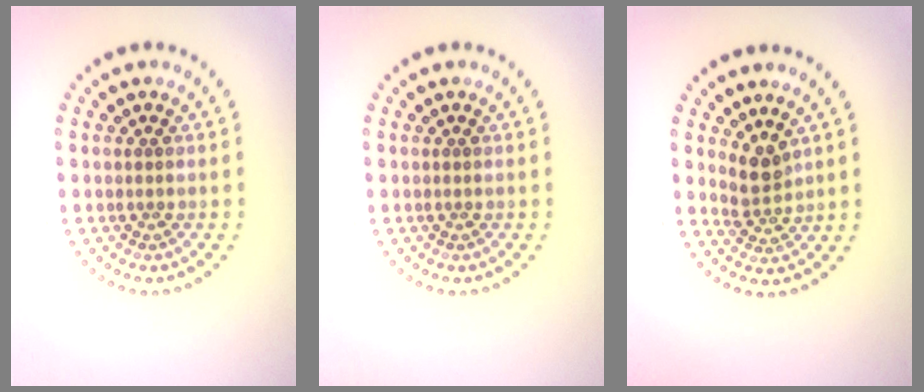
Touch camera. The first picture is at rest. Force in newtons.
{"total": 0.0}
{"total": 2.4, "press": 1.8, "slide": 1.5}